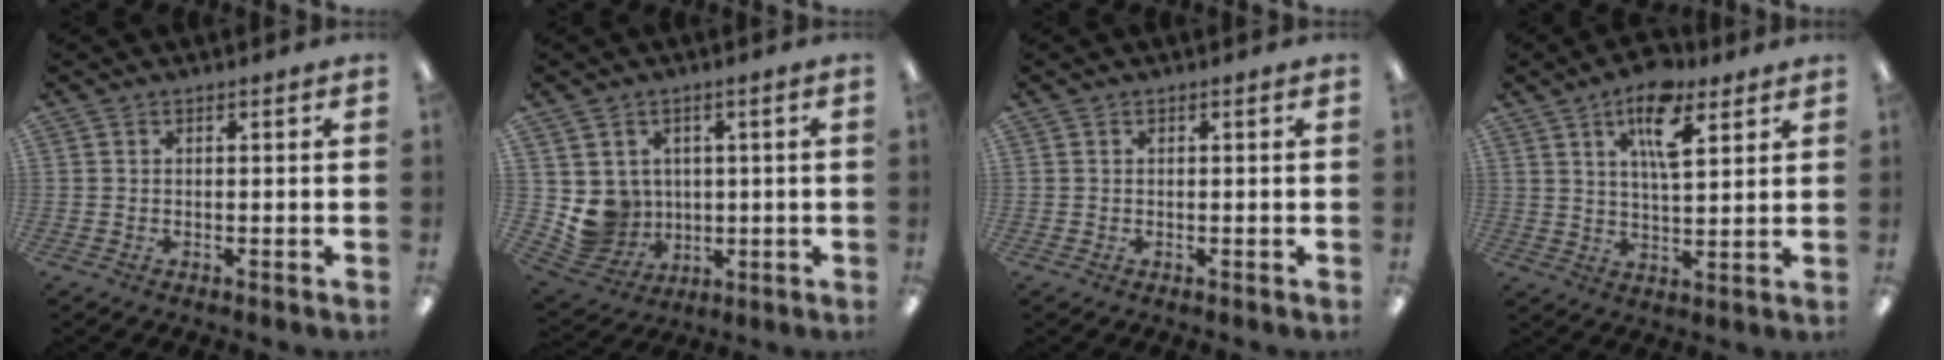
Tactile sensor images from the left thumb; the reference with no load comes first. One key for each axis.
{"total": 7.6, "fx": 1.4, "fy": 7.4, "fz": 0.9, "tx": -0.042, "ty": -0.013, "tz": 0.039}
{"total": 0.0}
{"total": 11.7, "fx": 6.6, "fy": 4.8, "fz": 8.3, "tx": -0.128, "ty": -0.022, "tz": 0.110}